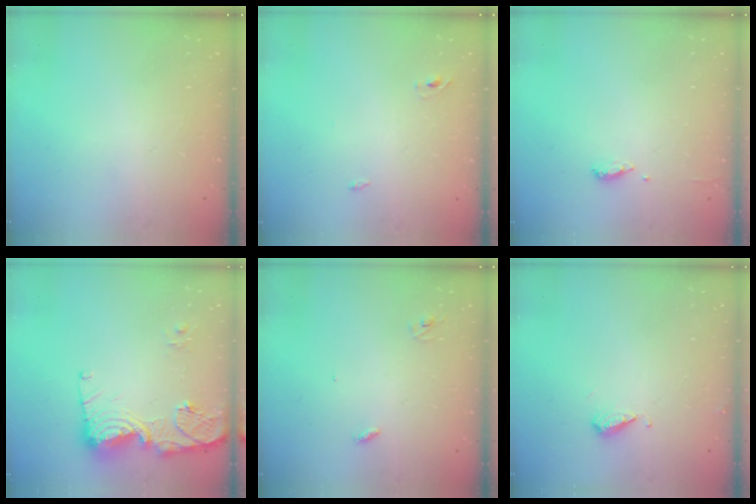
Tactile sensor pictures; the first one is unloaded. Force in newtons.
{"total": 2.4, "press": 2.2, "slide": 1.0}
{"total": 6.1, "press": 6.0, "slide": 1.3}
{"total": 14.0, "press": 13.9, "slide": 1.5}
{"total": 2.8, "press": 2.8, "slide": 0.3}
{"total": 6.2, "press": 6.2, "slide": 0.8}